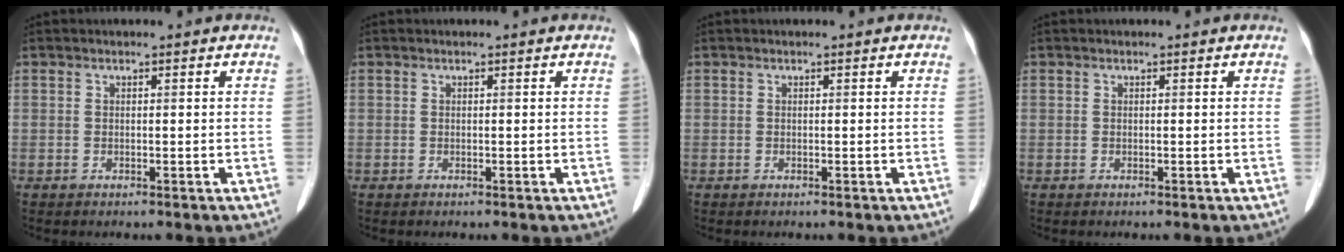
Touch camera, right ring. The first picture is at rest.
{"total": 0.0}
{"total": 0.0}
{"total": 0.0}